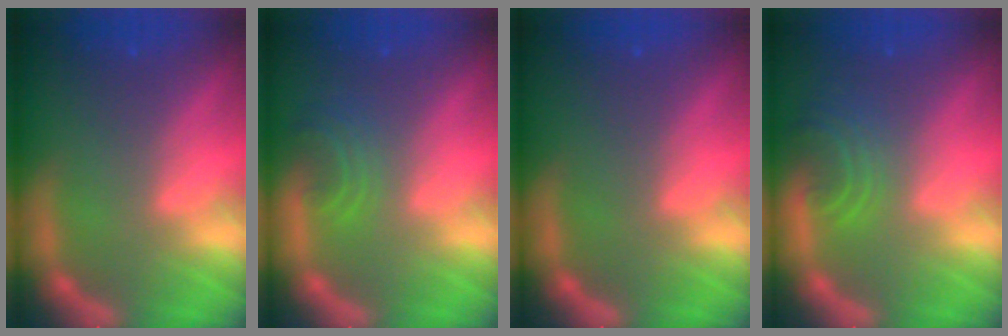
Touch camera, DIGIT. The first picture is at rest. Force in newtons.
{"total": 2.9}
{"total": 0.0}
{"total": 4.0}